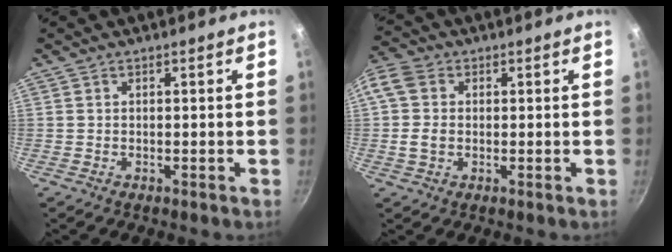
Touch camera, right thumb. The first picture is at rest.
{"total": 8.4, "force": [0.4, 6.7, 5.0], "torque": [-0.100, 0.011, -0.005]}